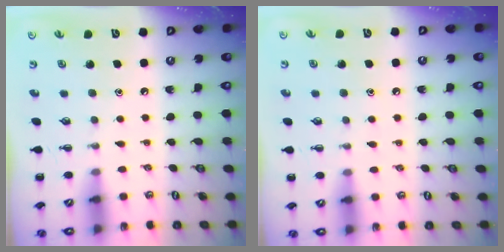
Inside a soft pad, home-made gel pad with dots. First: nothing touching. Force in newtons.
{"total": 4.4, "press": 4.3, "slide": 0.9}